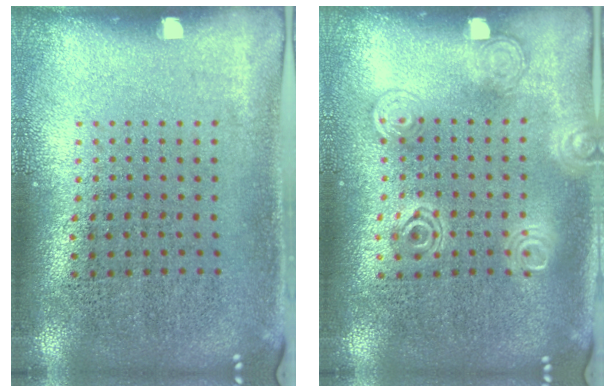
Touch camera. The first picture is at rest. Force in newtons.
{"total": 1.3, "press": 1.3, "slide": 0.2}